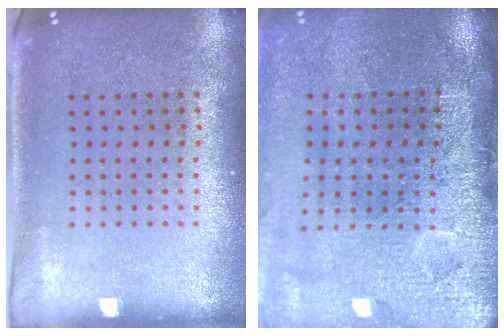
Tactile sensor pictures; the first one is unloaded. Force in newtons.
{"total": 4.5, "press": 3.7, "slide": 2.7}